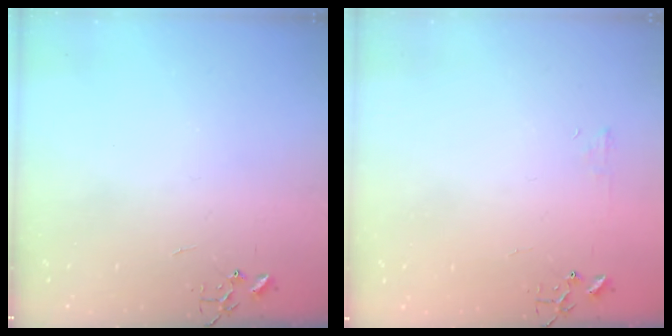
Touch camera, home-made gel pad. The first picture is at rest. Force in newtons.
{"total": 4.8, "press": 4.7, "slide": 0.7}